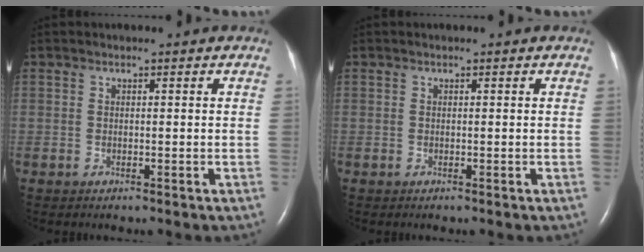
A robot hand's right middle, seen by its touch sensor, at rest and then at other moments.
{"total": 0.0}